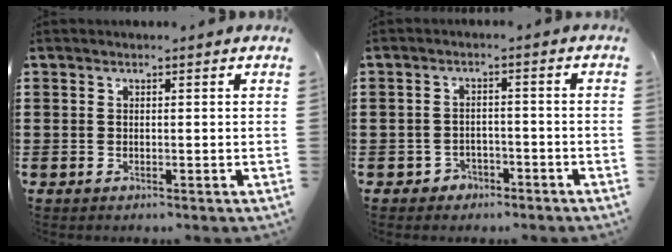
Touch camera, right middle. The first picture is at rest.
{"total": 2.2, "force": [-1.9, 1.0, 0.1], "torque": [-0.012, 0.001, -0.042]}